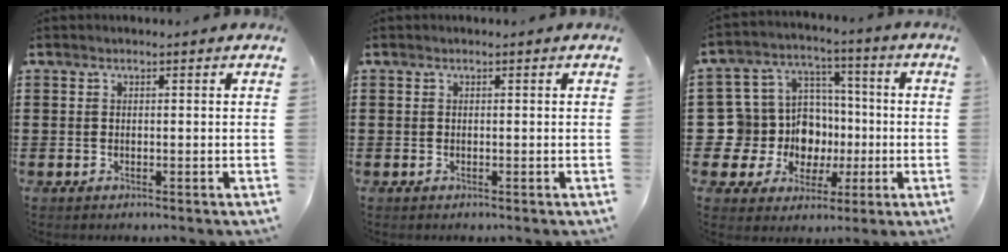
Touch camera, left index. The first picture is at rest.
{"total": 0.0}
{"total": 11.1, "force": [-0.9, 10.7, 2.9], "torque": [-0.110, -0.003, -0.004]}